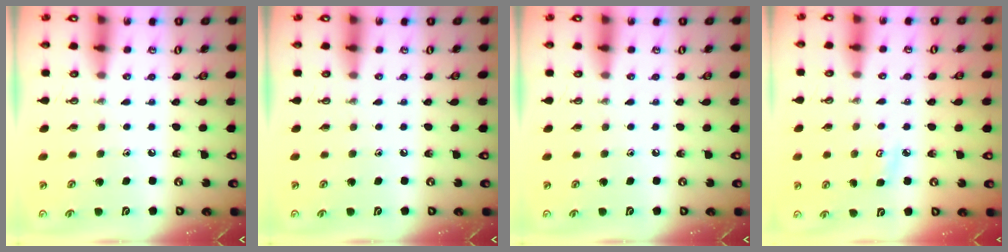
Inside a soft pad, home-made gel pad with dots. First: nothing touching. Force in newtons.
{"total": 0.0}
{"total": 0.0}
{"total": 3.9, "press": 3.9, "slide": 0.4}